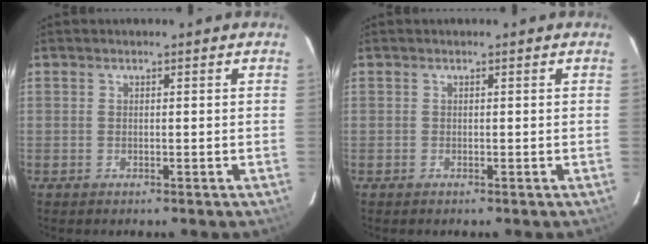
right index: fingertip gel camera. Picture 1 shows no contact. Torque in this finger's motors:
{"motor_torque": [0.00, -0.01, 0.00, -0.03]}